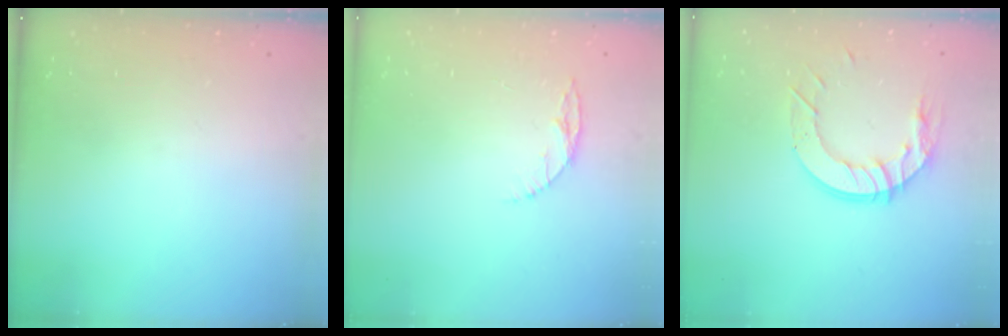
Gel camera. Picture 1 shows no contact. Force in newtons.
{"total": 5.0, "press": 5.0, "slide": 0.5}
{"total": 11.6, "press": 11.6, "slide": 1.2}